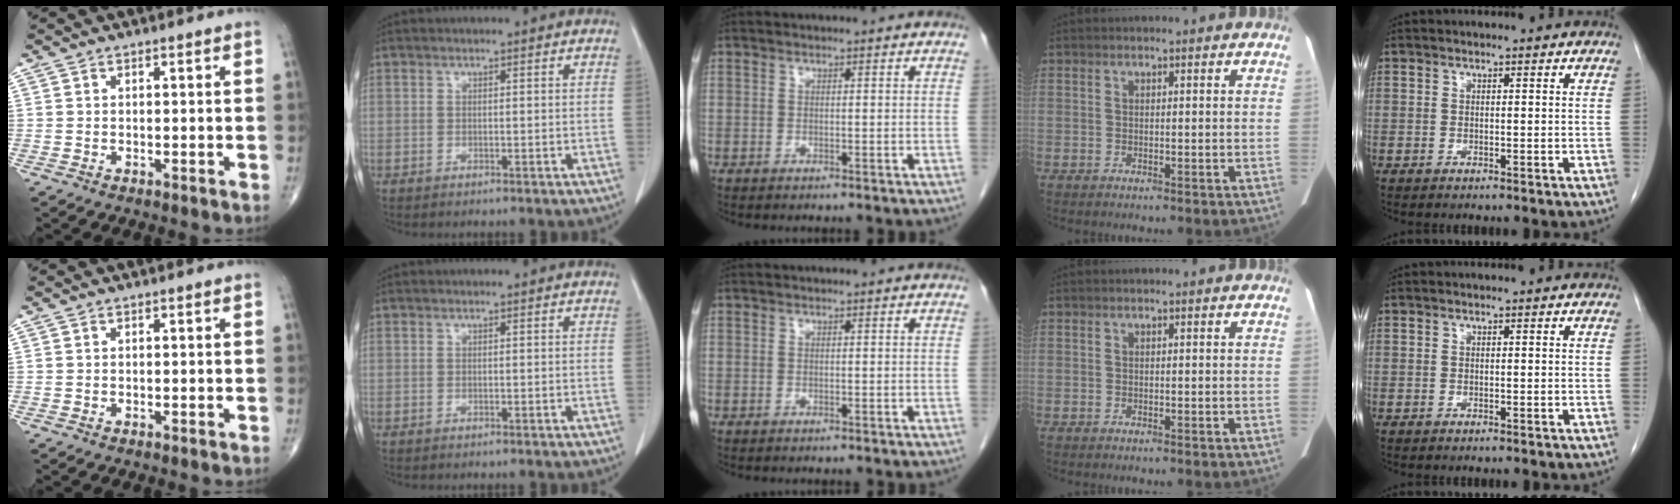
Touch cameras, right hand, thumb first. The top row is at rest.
{}